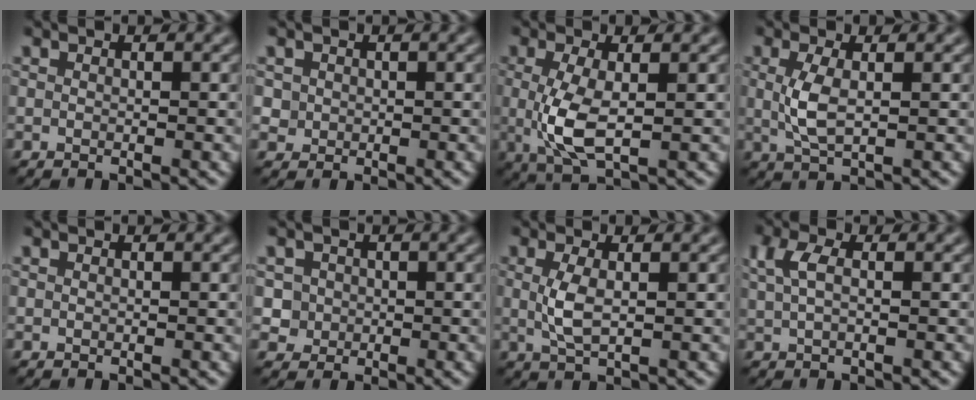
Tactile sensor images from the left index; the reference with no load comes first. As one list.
[{"total": 1.1, "force": [0.1, 1.1, 0.1], "torque": [0.007, -0.005, 0.005]}, {"total": 4.5, "force": [-0.1, 1.6, 4.2], "torque": [-0.100, -0.008, -0.001]}, {"total": 2.8, "force": [0.3, 1.0, 2.6], "torque": [-0.067, -0.001, 0.005]}, {"total": 0.0}, {"total": 2.6, "force": [0.2, 2.6, 0.4], "torque": [0.002, 0.002, 0.014]}, {"total": 2.5, "force": [0.2, 0.8, 2.3], "torque": [-0.058, 0.000, 0.004]}, {"total": 2.4, "force": [0.8, 1.1, 2.0], "torque": [-0.048, 0.006, 0.015]}]